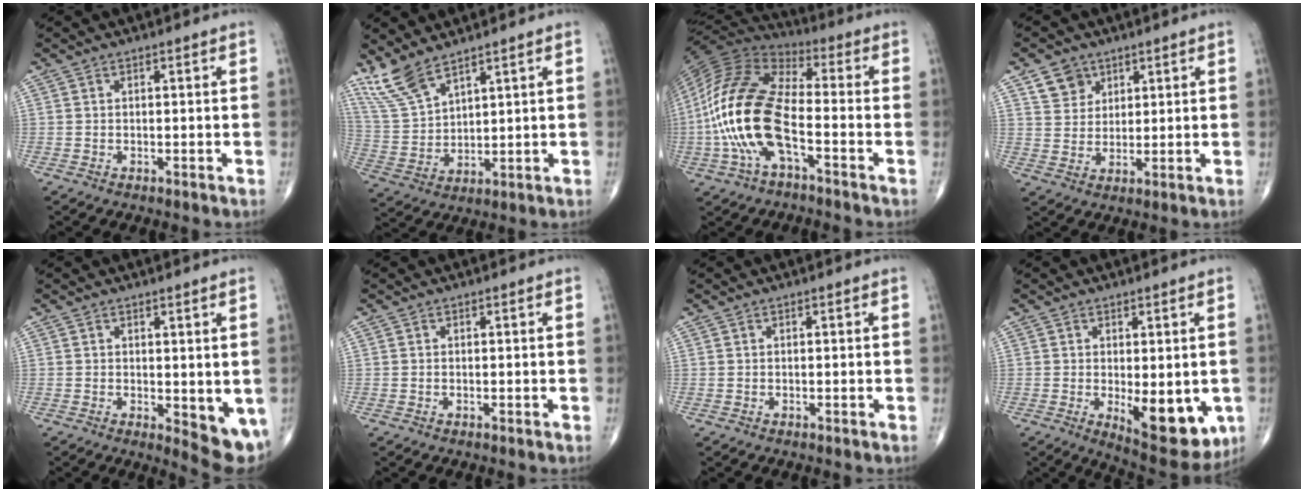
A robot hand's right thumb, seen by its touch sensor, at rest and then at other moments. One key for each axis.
{"total": 8.6, "fx": 6.9, "fy": 2.6, "fz": 4.4, "tx": -0.100, "ty": -0.029, "tz": 0.160}
{"total": 19.1, "fx": -4.7, "fy": 8.3, "fz": 16.6, "tx": -0.353, "ty": 0.031, "tz": -0.093}
{"total": 5.6, "fx": 3.2, "fy": 4.3, "fz": 1.4, "tx": -0.003, "ty": -0.019, "tz": 0.062}
{"total": 6.5, "fx": -0.4, "fy": 2.6, "fz": 6.0, "tx": -0.066, "ty": -0.017, "tz": 0.001}
{"total": 0.0}
{"total": 0.0}
{"total": 12.1, "fx": -2.4, "fy": 5.4, "fz": 10.6, "tx": -0.116, "ty": -0.024, "tz": -0.017}